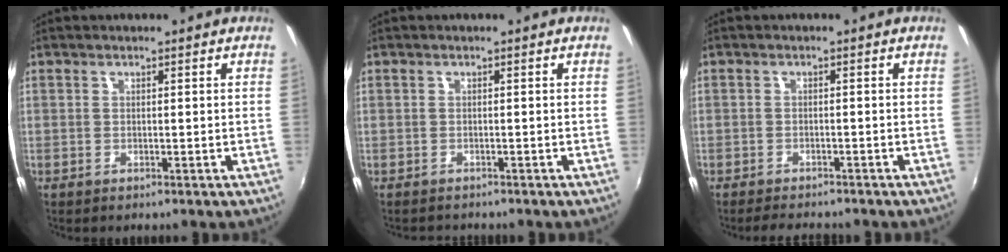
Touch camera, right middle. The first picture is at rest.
{"total": 1.2, "force": [-1.0, 0.6, -0.1], "torque": [-0.003, 0.003, -0.016]}
{"total": 4.4, "force": [-4.0, 1.0, 1.5], "torque": [-0.041, -0.007, -0.060]}